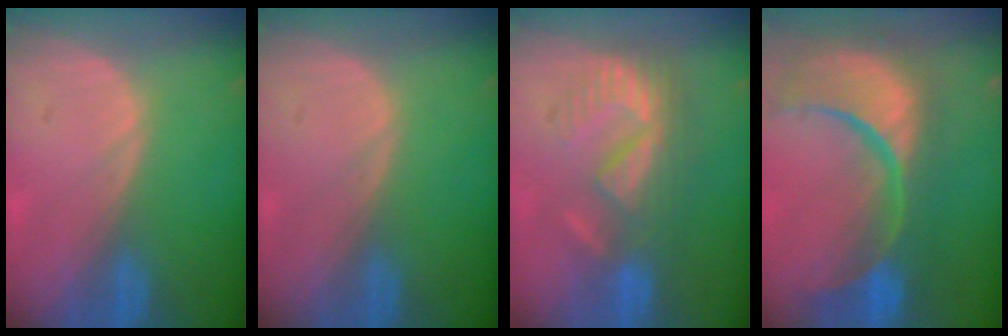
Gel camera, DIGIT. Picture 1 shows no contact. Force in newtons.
{"total": 0.0}
{"total": 9.1, "press": 8.0, "slide": 4.3}
{"total": 15.2, "press": 12.1, "slide": 9.2}